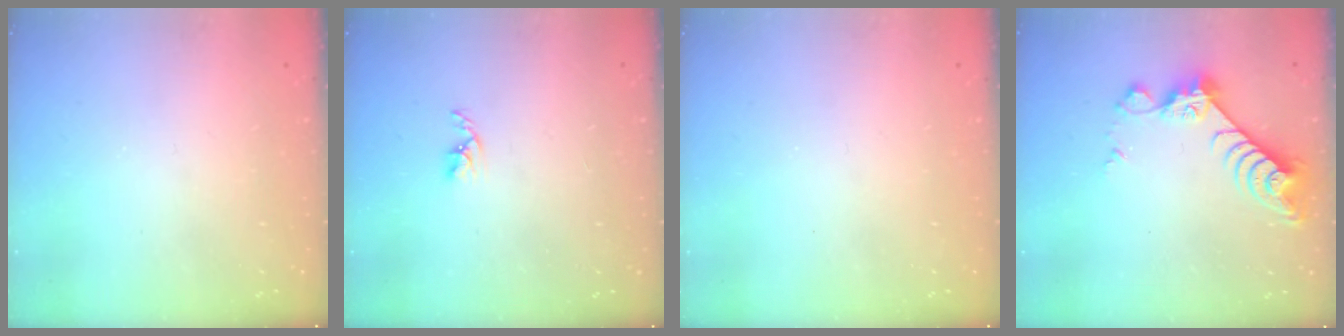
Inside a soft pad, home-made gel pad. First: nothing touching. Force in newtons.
{"total": 2.5, "press": 2.5, "slide": 0.4}
{"total": 0.0}
{"total": 8.3, "press": 8.3, "slide": 0.6}